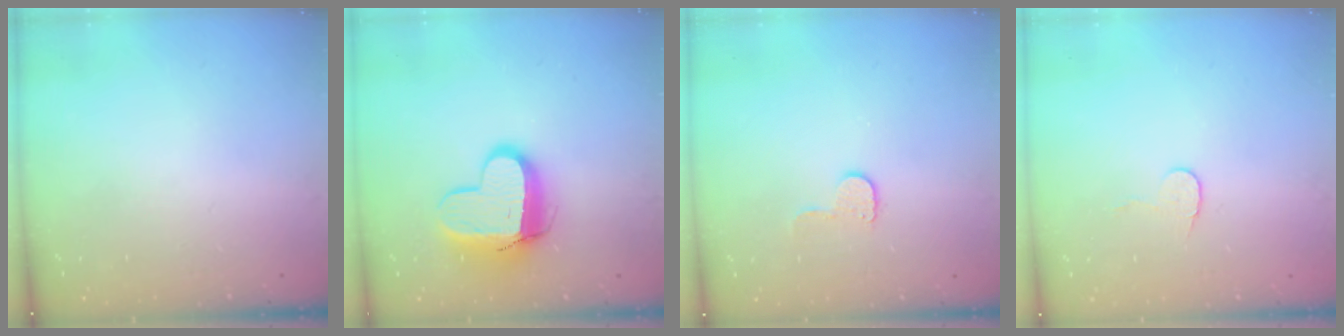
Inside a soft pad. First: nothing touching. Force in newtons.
{"total": 12.7, "press": 12.7, "slide": 1.1}
{"total": 5.4, "press": 5.4, "slide": 0.5}
{"total": 5.6, "press": 5.6, "slide": 0.5}